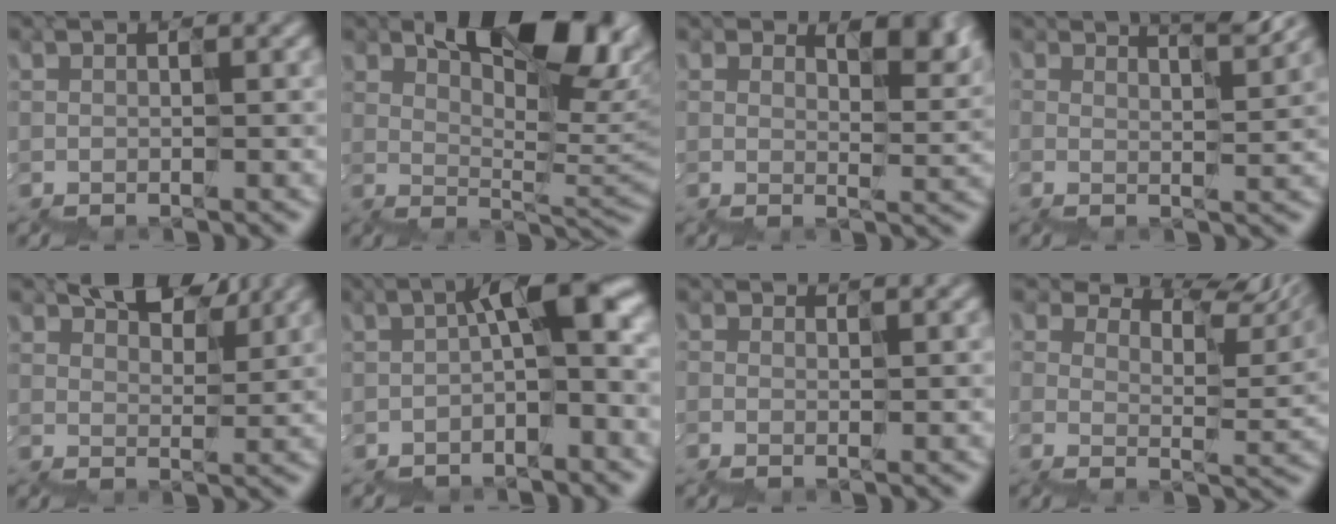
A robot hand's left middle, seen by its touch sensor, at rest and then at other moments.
{"total": 9.9, "force": [4.7, 4.0, 7.8], "torque": [-0.116, -0.003, 0.076]}
{"total": 3.8, "force": [2.3, 1.8, 2.5], "torque": [-0.031, 0.001, 0.035]}
{"total": 3.6, "force": [2.6, 0.7, 2.4], "torque": [-0.017, 0.016, 0.026]}
{"total": 4.0, "force": [3.7, 1.3, 1.0], "torque": [-0.031, 0.011, 0.057]}
{"total": 4.8, "force": [-0.8, 1.1, 4.6], "torque": [-0.091, 0.008, -0.022]}
{"total": 0.6, "force": [-0.3, -0.2, -0.4], "torque": [0.007, -0.005, -0.009]}
{"total": 7.4, "force": [5.9, 2.7, 3.6], "torque": [-0.058, 0.006, 0.097]}